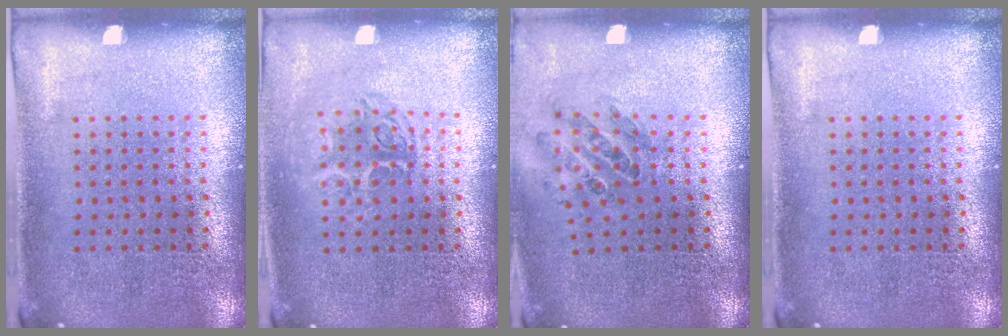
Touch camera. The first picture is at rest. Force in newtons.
{"total": 1.2, "press": 1.1, "slide": 0.5}
{"total": 0.9, "press": 0.8, "slide": 0.1}
{"total": 0.0}